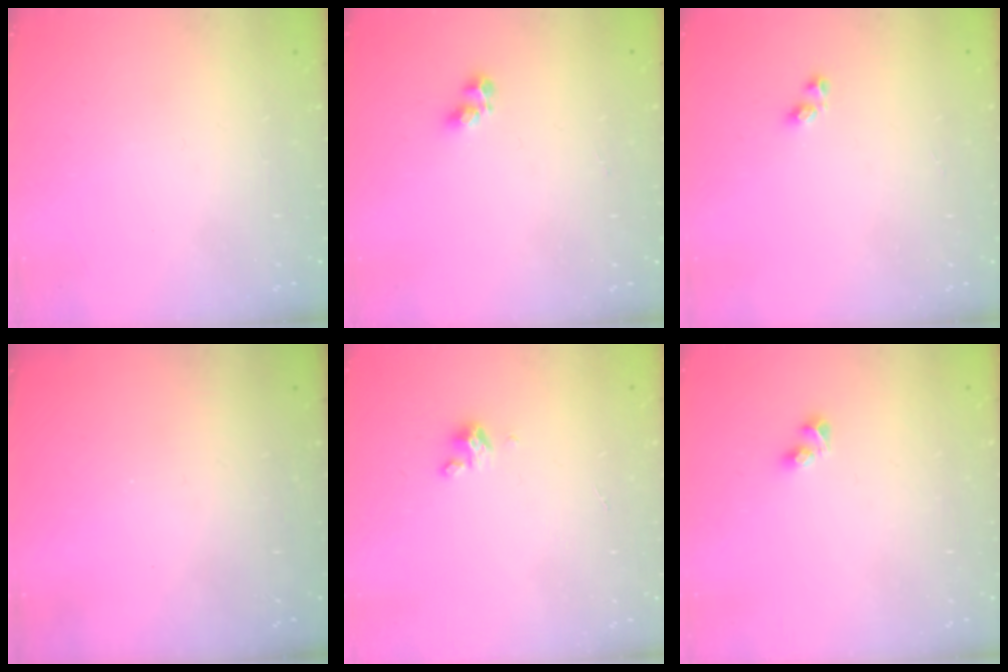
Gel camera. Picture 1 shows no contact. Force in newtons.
{"total": 3.3, "press": 3.1, "slide": 1.3}
{"total": 2.4, "press": 2.1, "slide": 1.2}
{"total": 0.0}
{"total": 1.7, "press": 1.7, "slide": 0.3}
{"total": 2.1, "press": 1.7, "slide": 1.1}